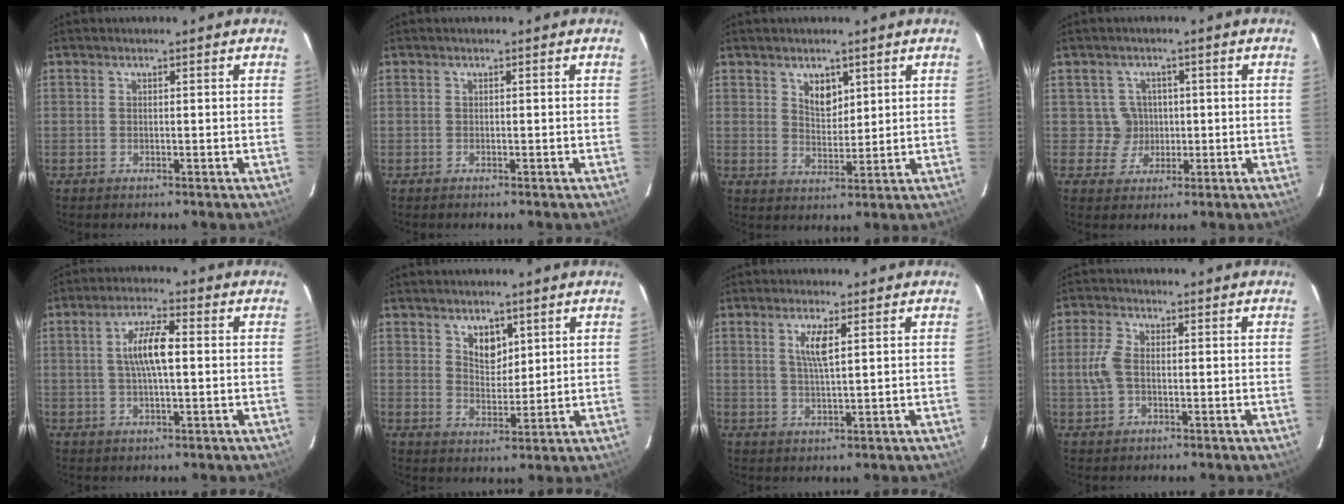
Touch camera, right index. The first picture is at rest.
{"total": 0.0}
{"total": 4.6, "force": [2.5, 2.8, 2.7], "torque": [-0.039, 0.003, 0.045]}
{"total": 4.1, "force": [0.1, 4.1, 0.0], "torque": [-0.001, 0.018, 0.007]}
{"total": 7.1, "force": [0.5, 2.1, 6.7], "torque": [-0.127, 0.009, 0.013]}
{"total": 4.9, "force": [2.6, 3.1, 2.7], "torque": [-0.038, 0.002, 0.049]}
{"total": 4.1, "force": [1.5, 0.6, 3.8], "torque": [-0.074, -0.001, 0.029]}
{"total": 4.9, "force": [-0.4, 3.0, 3.9], "torque": [-0.092, 0.007, -0.004]}